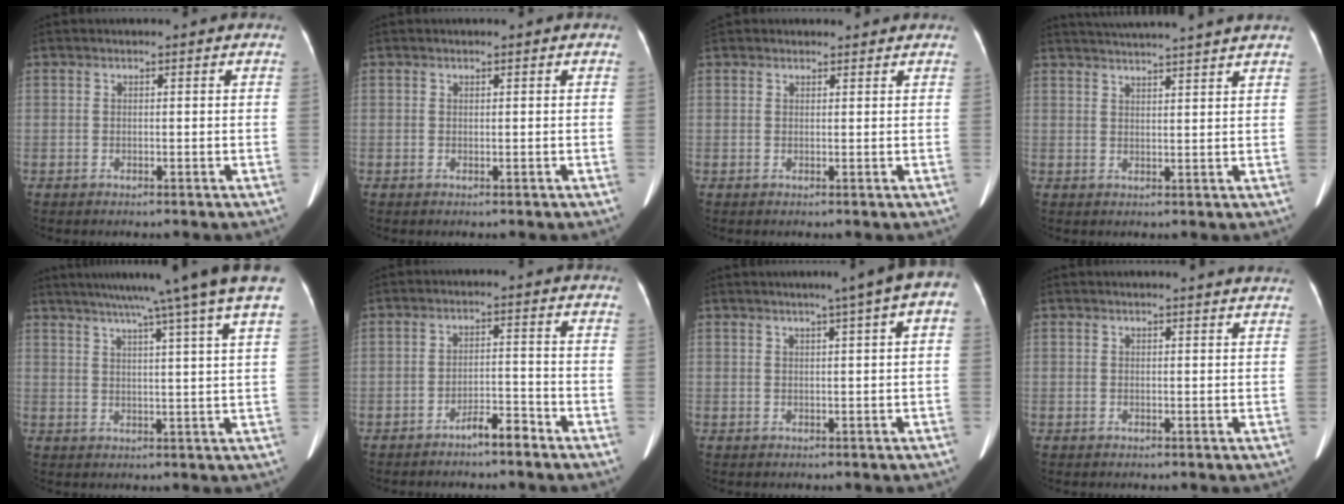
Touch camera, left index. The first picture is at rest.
{"total": 0.0}
{"total": 2.0, "force": [1.9, 0.7, 0.0], "torque": [-0.001, 0.013, 0.026]}
{"total": 12.8, "force": [11.9, -1.2, 4.8], "torque": [-0.086, 0.004, 0.155]}
{"total": 14.6, "force": [11.2, -2.5, 9.0], "torque": [-0.137, -0.006, 0.137]}
{"total": 3.5, "force": [-3.0, 0.3, 1.7], "torque": [-0.029, 0.000, -0.054]}
{"total": 7.3, "force": [3.4, 0.3, 6.5], "torque": [-0.077, 0.025, 0.031]}
{"total": 5.4, "force": [5.1, -0.2, 1.6], "torque": [-0.017, 0.008, 0.041]}